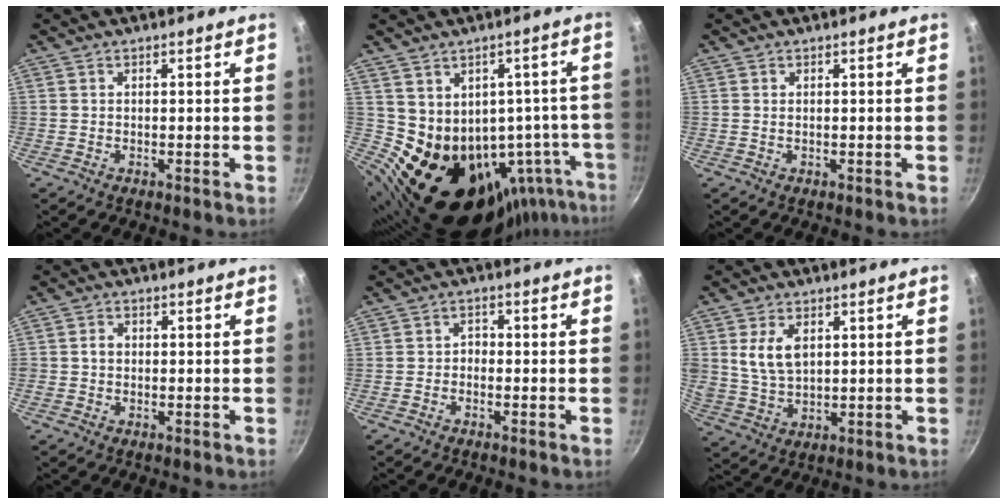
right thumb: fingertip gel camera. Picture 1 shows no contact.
{"total": 15.2, "force": [-3.5, 12.7, 7.5], "torque": [-0.024, 0.042, -0.017]}
{"total": 0.0}
{"total": 2.0, "force": [-0.1, 1.8, 1.0], "torque": [-0.010, 0.009, -0.004]}
{"total": 1.7, "force": [-0.9, 1.2, 0.8], "torque": [-0.010, 0.015, -0.020]}
{"total": 7.6, "force": [2.3, 4.7, 5.5], "torque": [-0.098, -0.015, 0.050]}